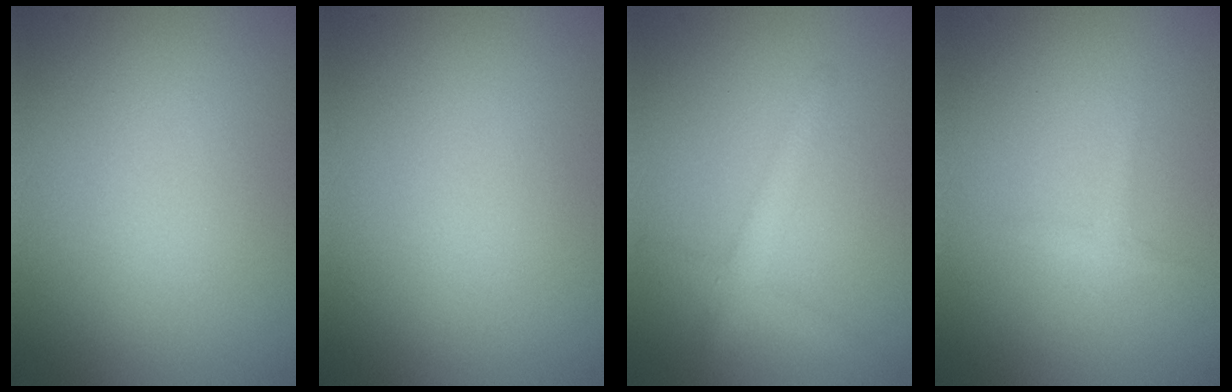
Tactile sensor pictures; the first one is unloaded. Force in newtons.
{"total": 0.0}
{"total": 2.4, "press": 2.4, "slide": 0.1}
{"total": 0.8, "press": 0.8, "slide": 0.1}